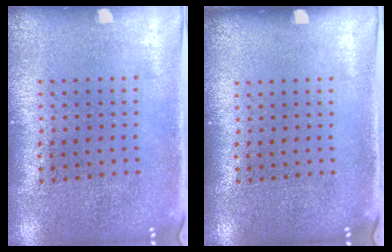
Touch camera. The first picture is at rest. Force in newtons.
{"total": 0.0}